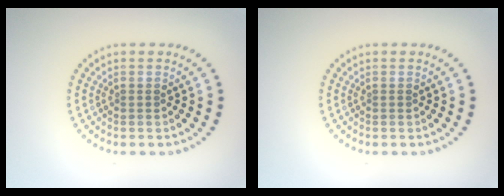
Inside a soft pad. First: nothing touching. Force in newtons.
{"total": 0.0}